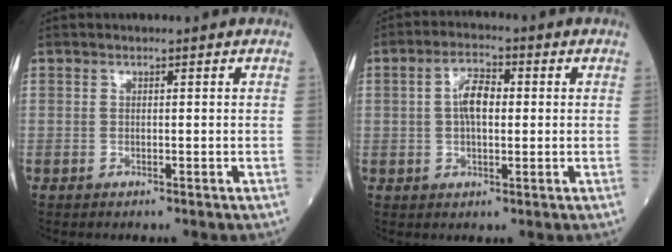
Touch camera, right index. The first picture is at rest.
{"total": 5.2, "force": [0.5, 2.2, 4.7], "torque": [-0.093, 0.011, 0.006]}